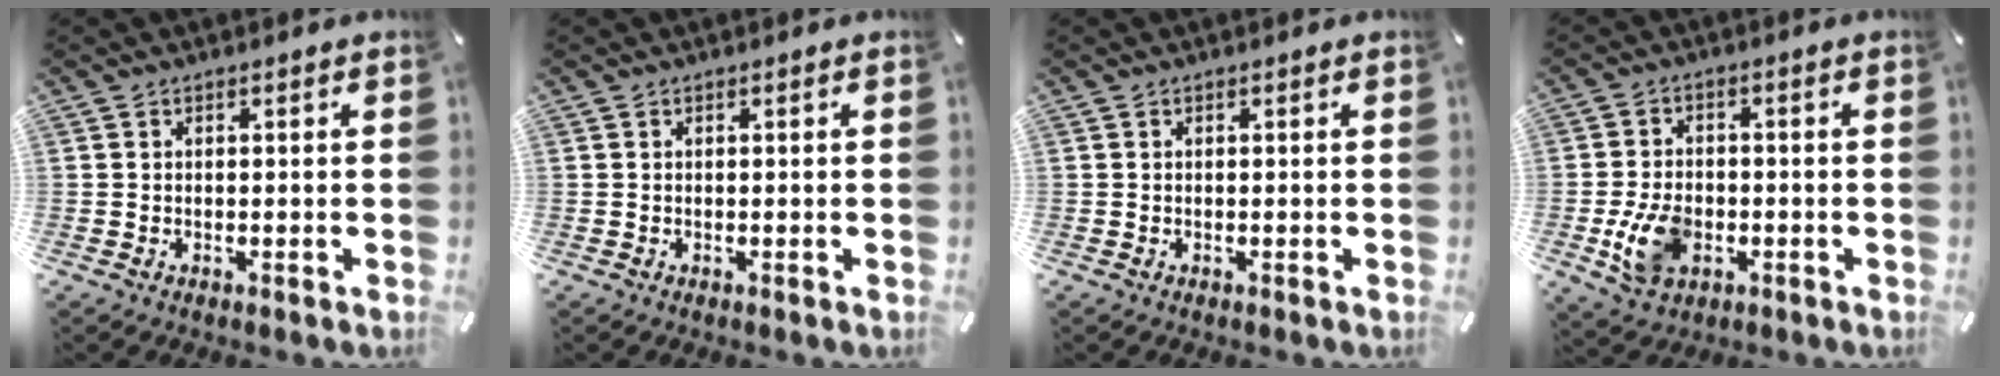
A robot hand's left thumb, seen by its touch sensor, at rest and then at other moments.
{"total": 0.0}
{"total": 0.0}
{"total": 9.4, "force": [-2.5, 6.6, 6.2], "torque": [-0.127, 0.006, -0.042]}